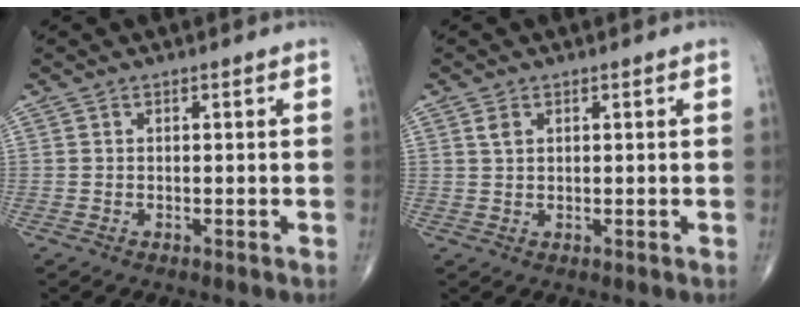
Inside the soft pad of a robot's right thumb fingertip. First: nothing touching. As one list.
[{"total": 1.8, "force": [0.8, 1.1, 1.2], "torque": [-0.018, 0.001, 0.018]}]